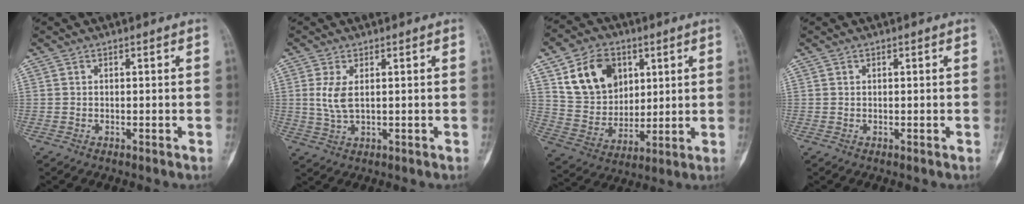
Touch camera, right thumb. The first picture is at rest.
{"total": 4.2, "force": [0.9, 1.8, 3.7], "torque": [-0.086, -0.005, 0.026]}
{"total": 15.1, "force": [6.0, 11.3, 7.9], "torque": [-0.100, -0.019, 0.121]}
{"total": 0.0}